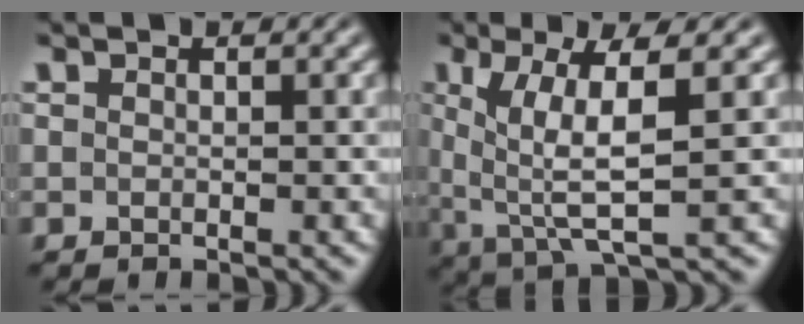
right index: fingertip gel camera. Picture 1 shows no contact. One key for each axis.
{"total": 6.7, "fx": 0.6, "fy": 2.7, "fz": 6.1, "tx": -0.110, "ty": -0.018, "tz": 0.024}